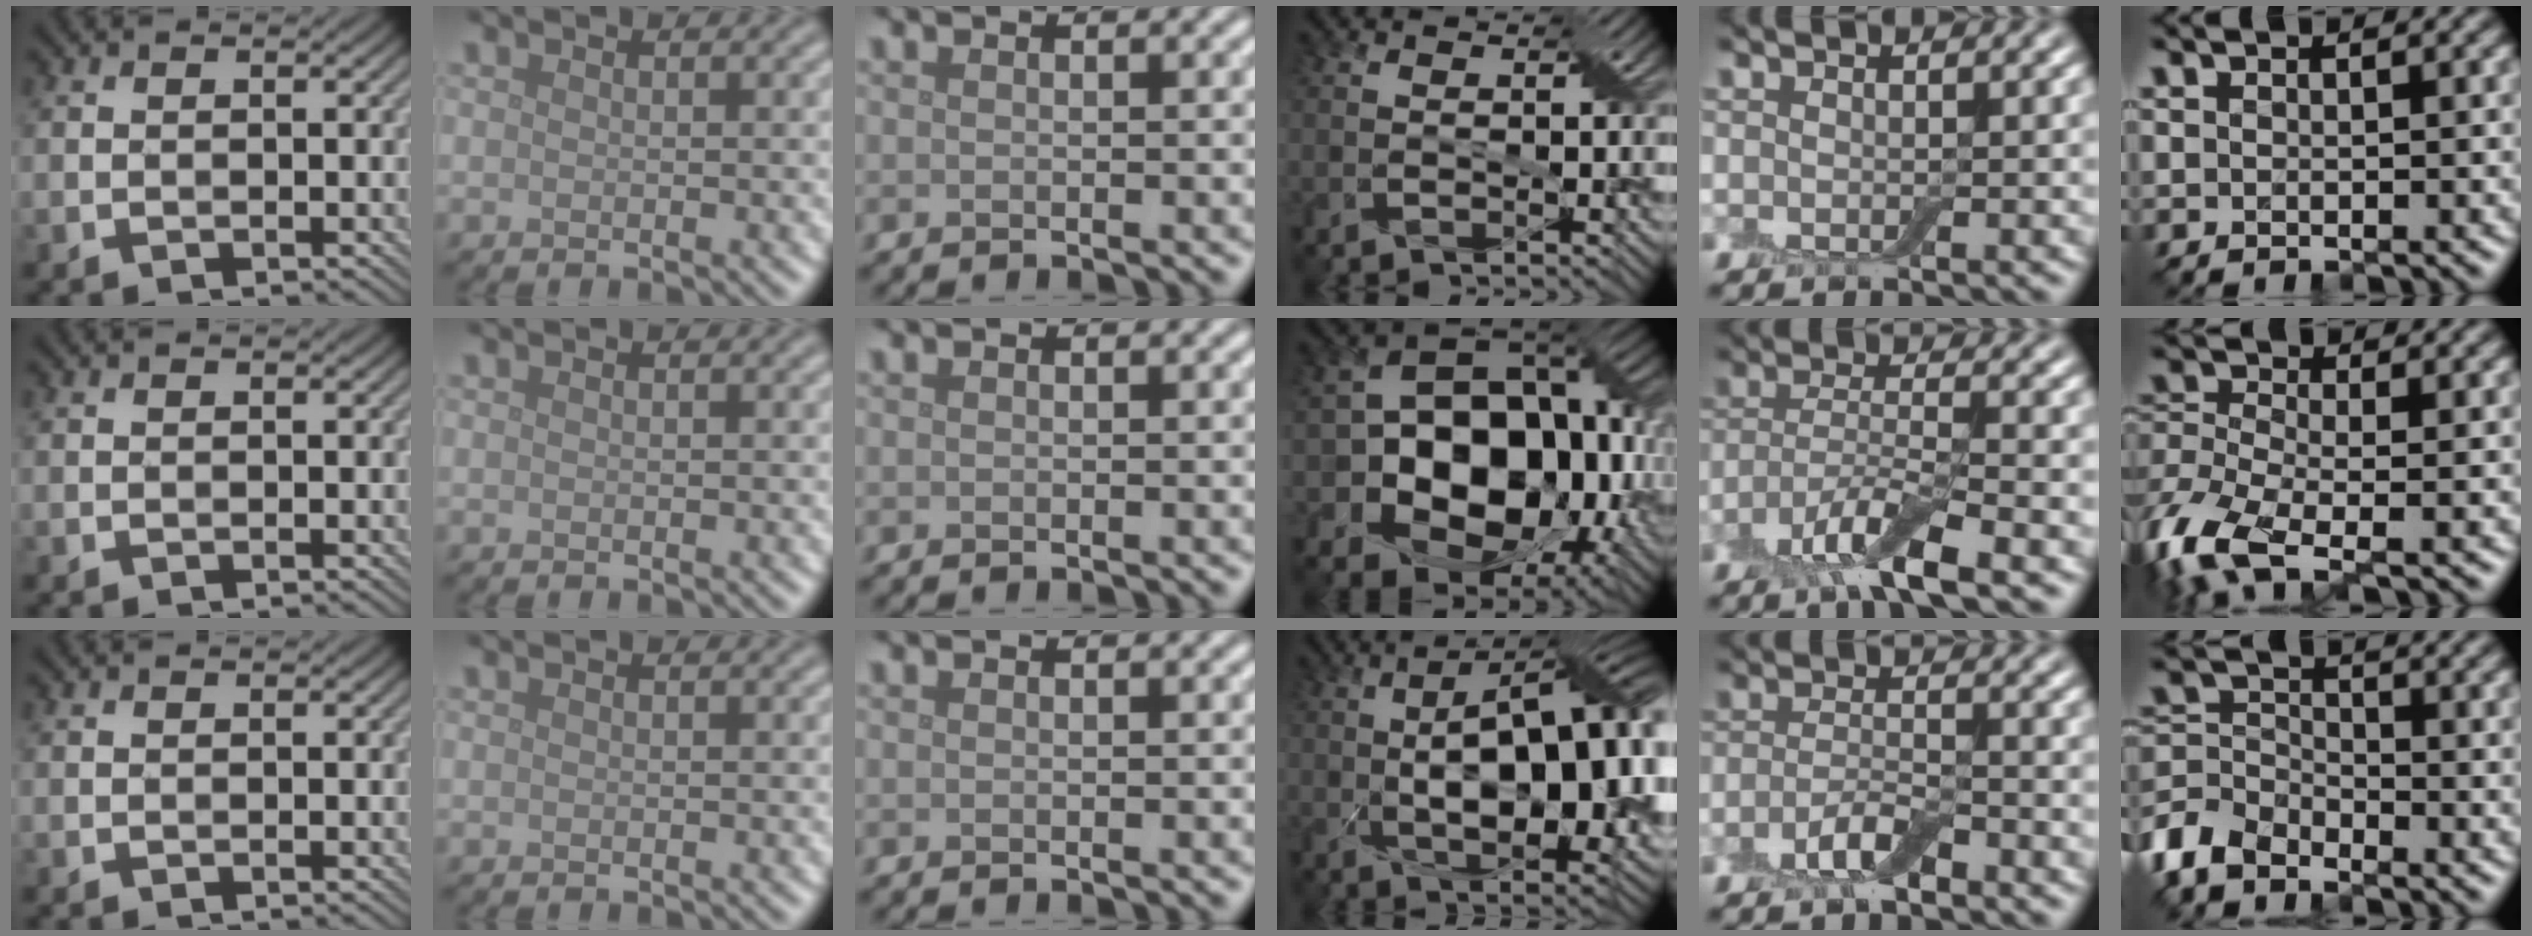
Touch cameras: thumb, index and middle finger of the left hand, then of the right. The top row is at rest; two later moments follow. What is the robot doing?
{"motion": "pour", "object": "bowl"}